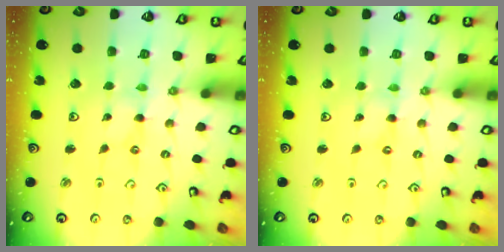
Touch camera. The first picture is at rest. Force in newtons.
{"total": 0.0}